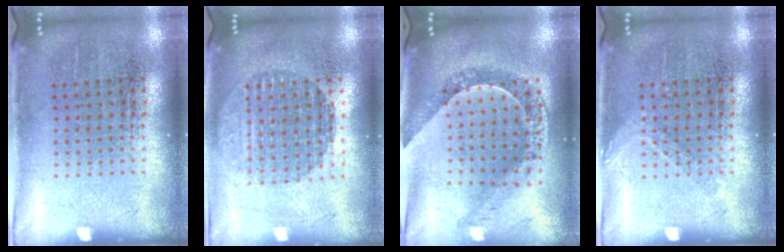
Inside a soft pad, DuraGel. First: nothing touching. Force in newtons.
{"total": 1.7, "press": 1.5, "slide": 0.8}
{"total": 1.0, "press": 1.0, "slide": 0.2}
{"total": 0.9, "press": 0.8, "slide": 0.3}